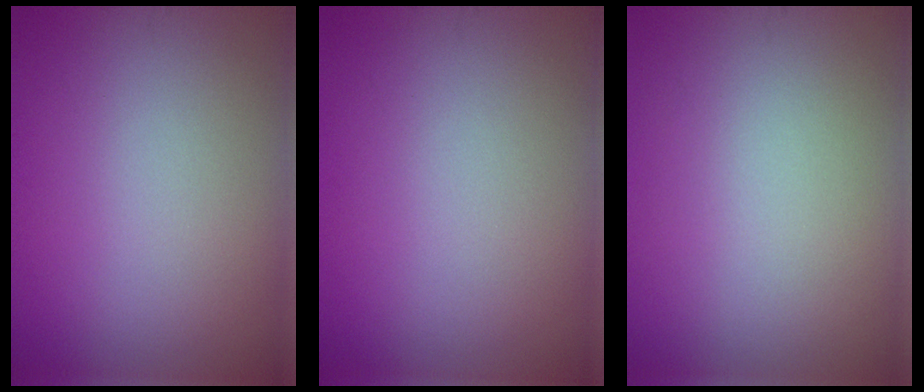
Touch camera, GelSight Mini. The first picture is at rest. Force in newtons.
{"total": 0.0}
{"total": 0.0}